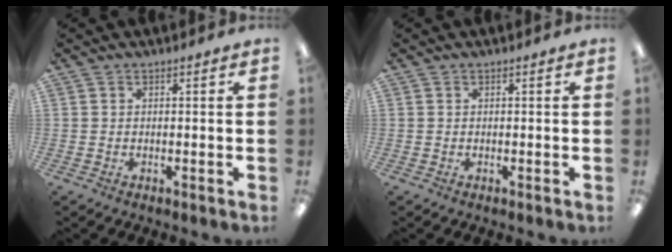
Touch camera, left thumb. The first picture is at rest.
{"total": 0.0}